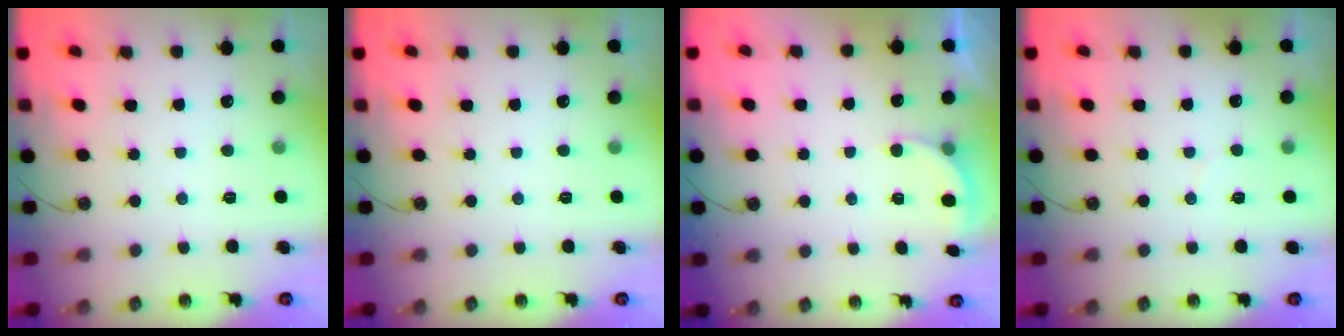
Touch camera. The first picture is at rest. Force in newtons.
{"total": 0.0}
{"total": 2.8, "press": 2.6, "slide": 1.0}
{"total": 2.9, "press": 2.9, "slide": 0.3}